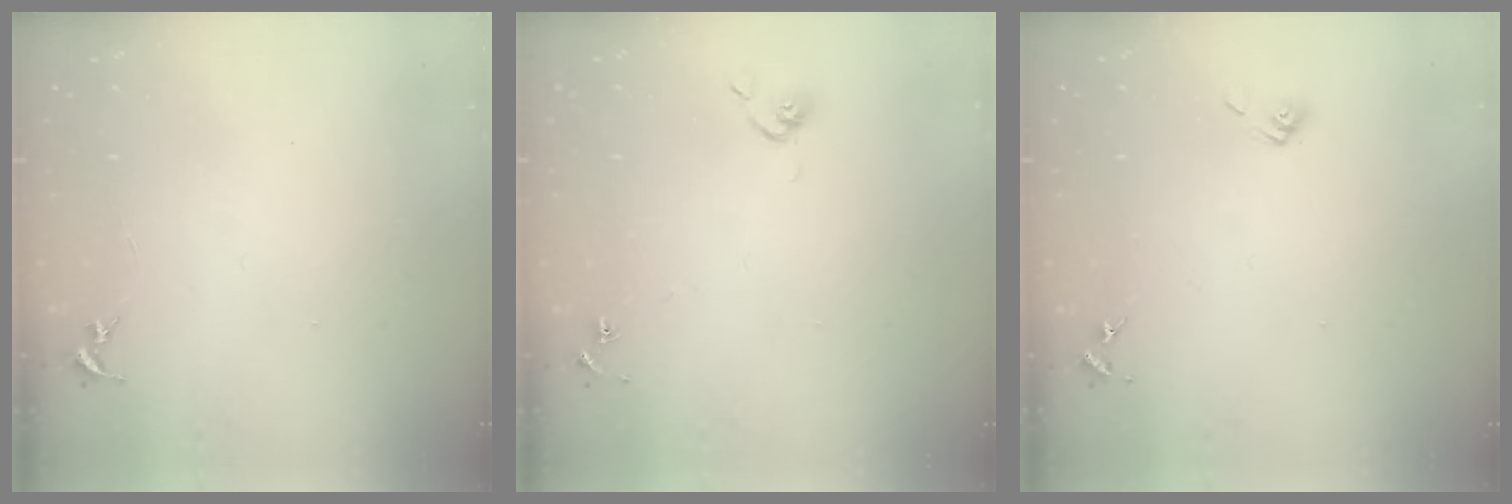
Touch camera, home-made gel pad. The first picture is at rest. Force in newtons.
{"total": 4.9, "press": 4.9, "slide": 0.7}
{"total": 5.4, "press": 4.9, "slide": 2.3}